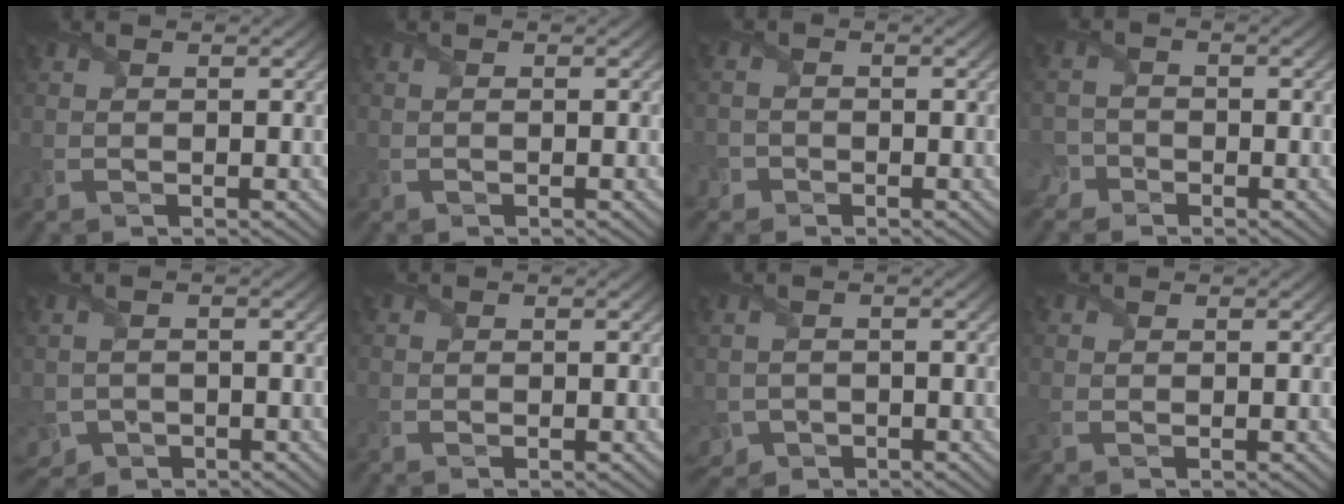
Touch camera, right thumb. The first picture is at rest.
{"total": 0.0}
{"total": 2.8, "force": [-1.3, 2.4, 0.3], "torque": [-0.011, -0.004, -0.038]}
{"total": 3.6, "force": [-2.7, 2.3, 0.6], "torque": [-0.011, 0.001, -0.062]}
{"total": 3.7, "force": [-1.6, 3.0, 1.4], "torque": [-0.043, -0.018, -0.032]}
{"total": 1.0, "force": [-0.3, 0.9, 0.2], "torque": [-0.004, -0.007, -0.006]}
{"total": 3.4, "force": [-1.5, 2.8, 1.1], "torque": [-0.035, -0.015, -0.032]}
{"total": 1.7, "force": [0.1, 1.4, 0.9], "torque": [-0.025, -0.002, 0.001]}